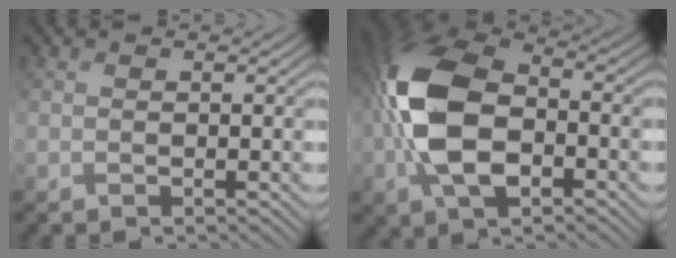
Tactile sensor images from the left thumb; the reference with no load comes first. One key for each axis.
{"total": 13.7, "fx": -2.2, "fy": 7.9, "fz": 10.9, "tx": -0.251, "ty": 0.003, "tz": -0.057}